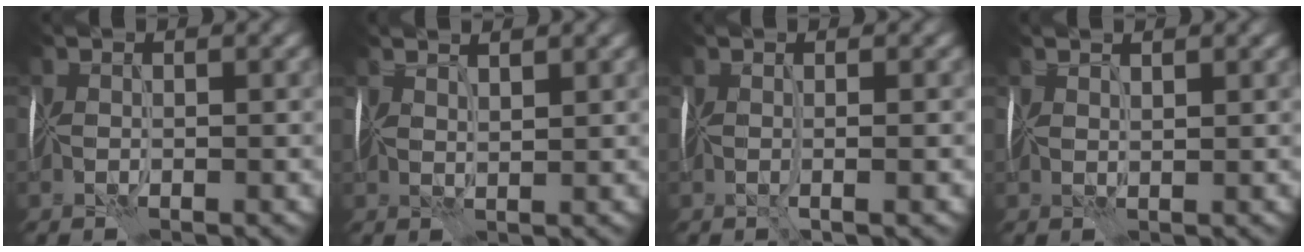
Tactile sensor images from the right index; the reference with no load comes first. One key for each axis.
{"total": 2.3, "fx": 2.0, "fy": 0.5, "fz": 1.0, "tx": -0.005, "ty": 0.014, "tz": 0.018}
{"total": 1.8, "fx": 0.1, "fy": 0.4, "fz": 1.8, "tx": -0.019, "ty": 0.001, "tz": 0.004}
{"total": 1.4, "fx": 1.3, "fy": 0.1, "fz": 0.4, "tx": -0.004, "ty": 0.005, "tz": 0.020}